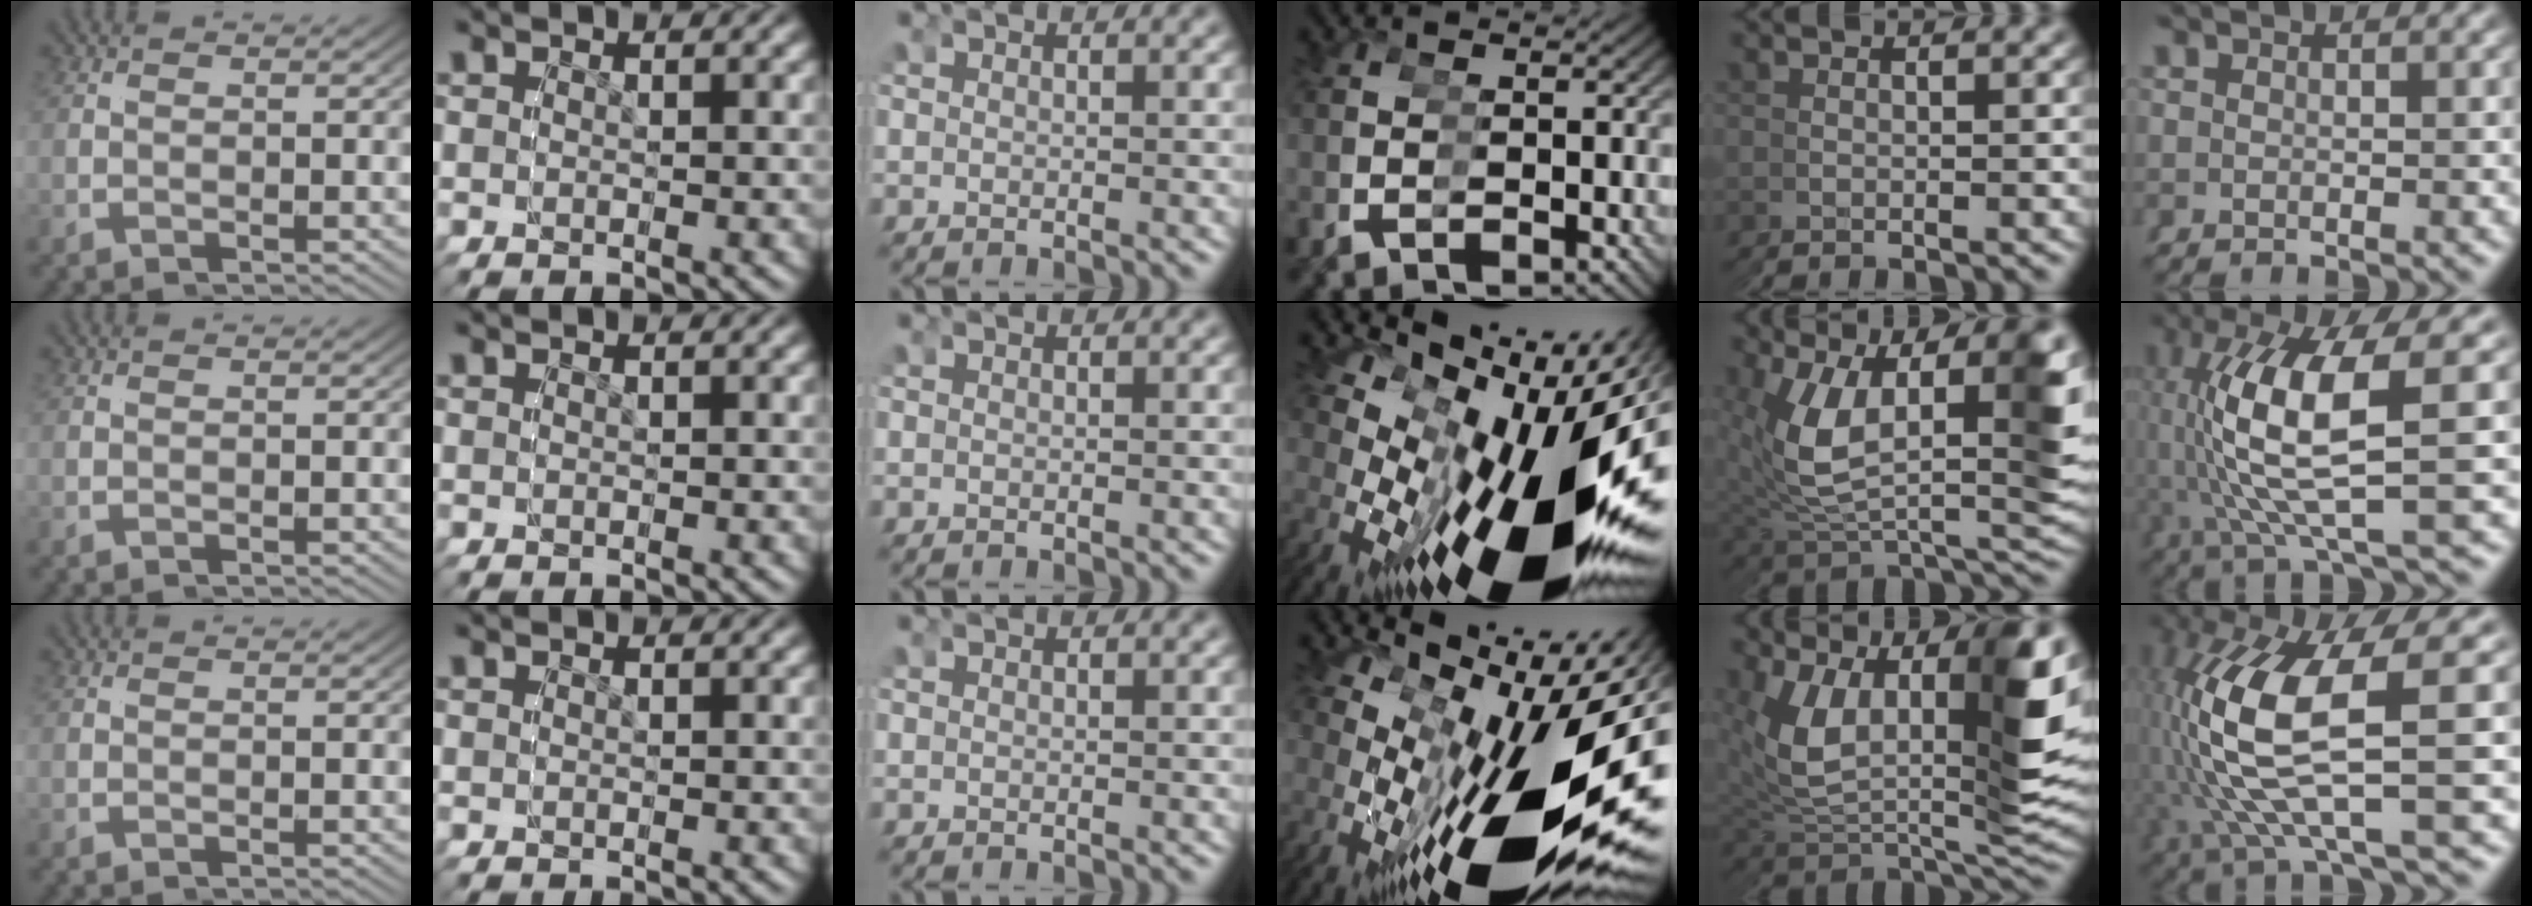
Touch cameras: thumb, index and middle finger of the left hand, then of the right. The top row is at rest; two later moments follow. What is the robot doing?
{"motion": "grasp_and_lifting", "object": "legos"}